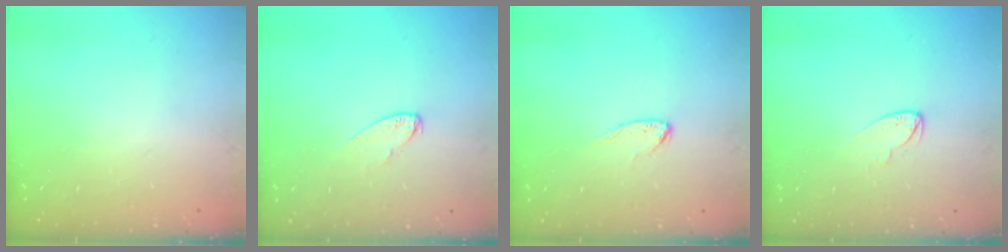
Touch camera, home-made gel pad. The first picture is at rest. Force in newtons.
{"total": 4.1, "press": 4.1, "slide": 0.4}
{"total": 4.4, "press": 4.4, "slide": 0.3}
{"total": 3.5, "press": 3.5, "slide": 0.2}